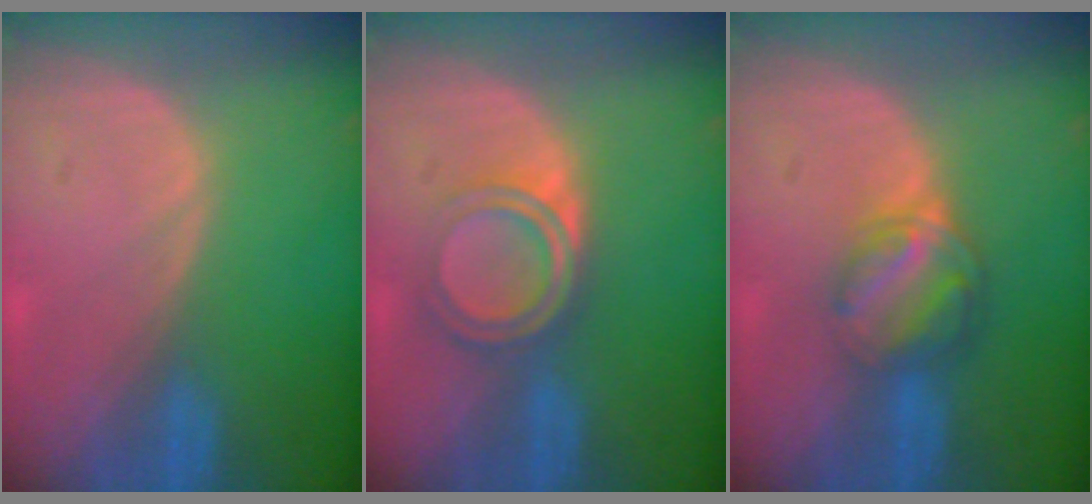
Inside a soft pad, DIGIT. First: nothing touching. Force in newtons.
{"total": 5.2, "press": 4.8, "slide": 1.9}
{"total": 6.4, "press": 5.4, "slide": 3.3}